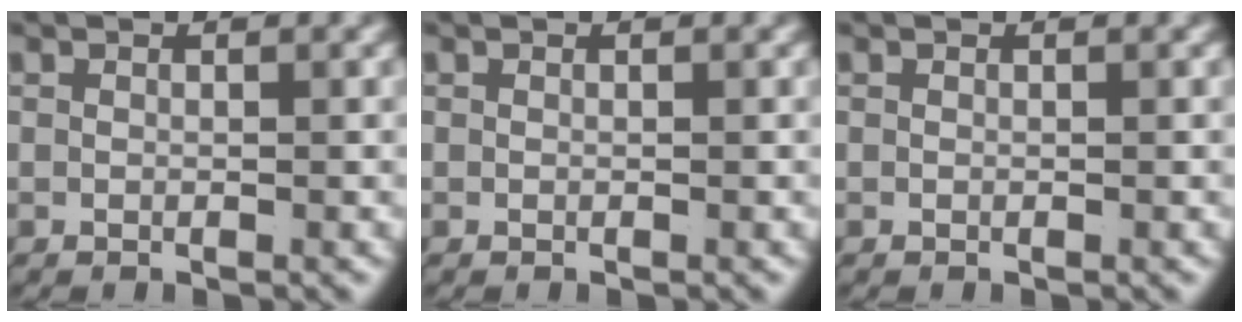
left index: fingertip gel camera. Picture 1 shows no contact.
{"total": 0.0}
{"total": 0.0}